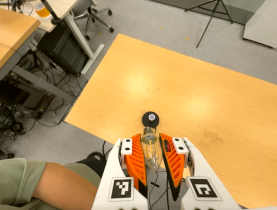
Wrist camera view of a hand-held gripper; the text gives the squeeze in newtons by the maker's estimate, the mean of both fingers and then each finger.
{"total": 19.8, "left": 21.5, "right": 18.0}